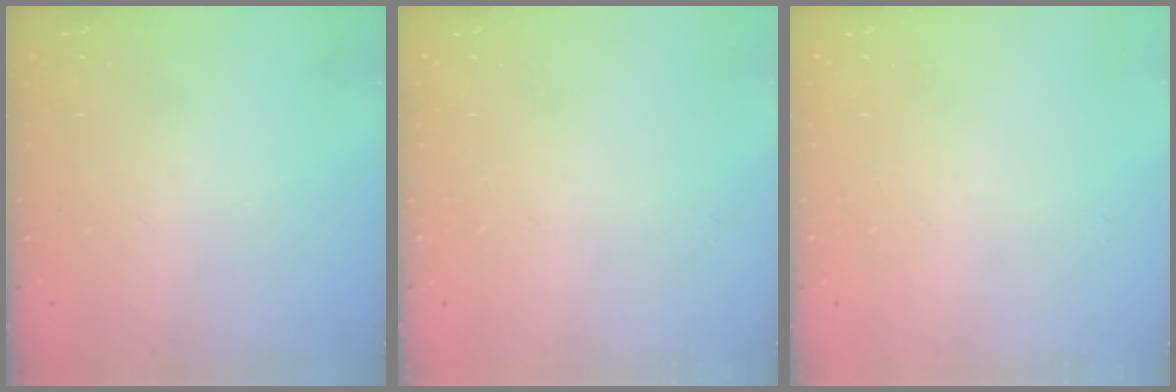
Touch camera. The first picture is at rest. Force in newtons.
{"total": 0.0}
{"total": 0.0}